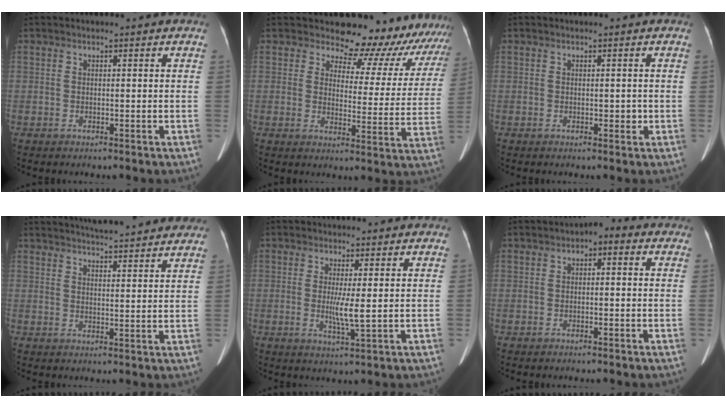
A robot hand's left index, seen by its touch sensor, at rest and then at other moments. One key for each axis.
{"total": 15.5, "fx": 14.7, "fy": 4.6, "fz": 1.5, "tx": 0.015, "ty": -0.068, "tz": 0.146}
{"total": 0.8, "fx": -0.4, "fy": 0.4, "fz": 0.5, "tx": -0.004, "ty": 0.002, "tz": -0.002}
{"total": 14.6, "fx": 13.3, "fy": 1.6, "fz": 5.8, "tx": -0.081, "ty": 0.019, "tz": 0.171}
{"total": 3.4, "fx": -0.2, "fy": -0.2, "fz": 3.3, "tx": -0.072, "ty": -0.009, "tz": 0.006}
{"total": 2.5, "fx": 0.2, "fy": 1.4, "fz": 2.0, "tx": -0.025, "ty": 0.017, "tz": -0.004}